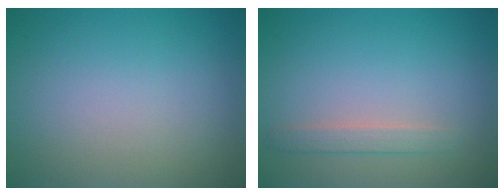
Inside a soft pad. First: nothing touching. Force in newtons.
{"total": 1.5, "press": 1.5, "slide": 0.1}